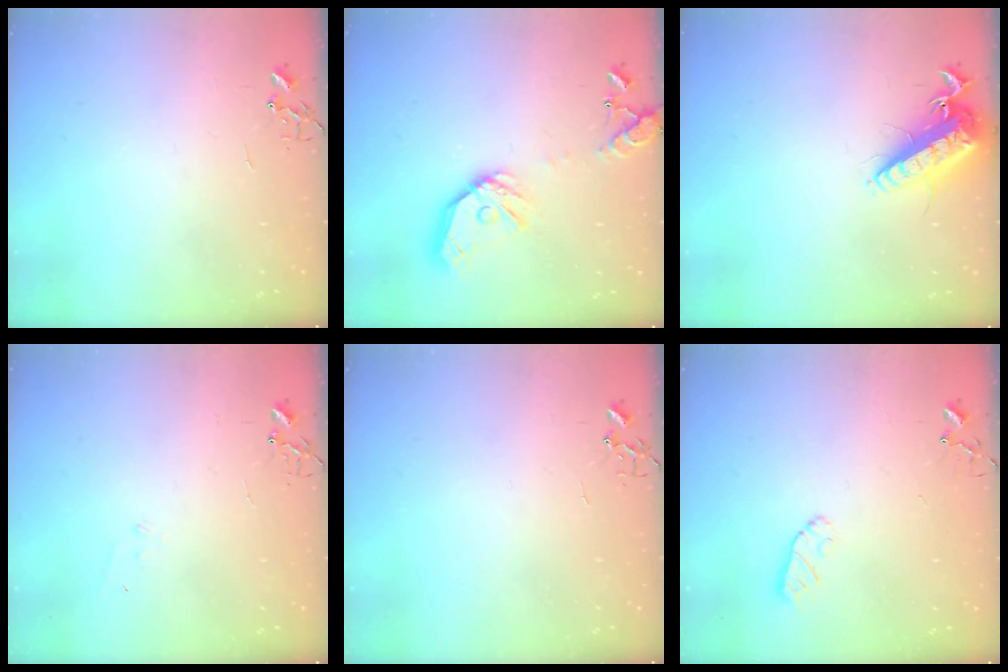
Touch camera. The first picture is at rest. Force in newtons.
{"total": 16.8, "press": 16.6, "slide": 2.9}
{"total": 15.9, "press": 15.5, "slide": 3.3}
{"total": 5.6, "press": 5.6, "slide": 0.7}
{"total": 0.0}
{"total": 5.0, "press": 5.0, "slide": 0.5}